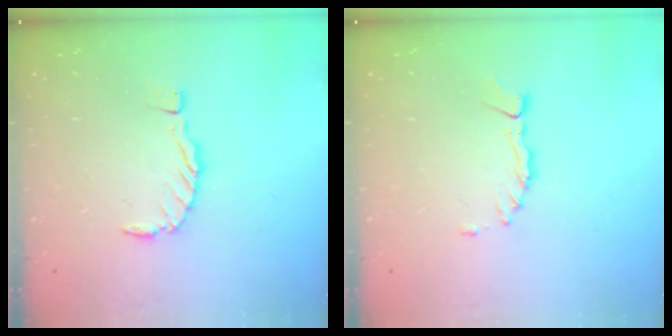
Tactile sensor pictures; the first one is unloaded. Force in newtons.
{"total": 1.5, "press": 1.5, "slide": 0.3}